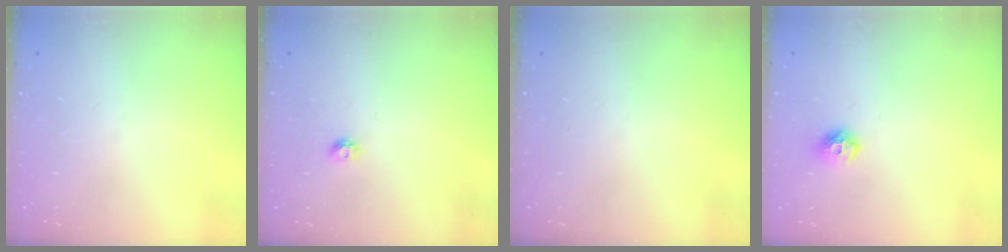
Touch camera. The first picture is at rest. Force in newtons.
{"total": 4.2, "press": 4.1, "slide": 0.4}
{"total": 0.0}
{"total": 8.0, "press": 8.0, "slide": 1.0}